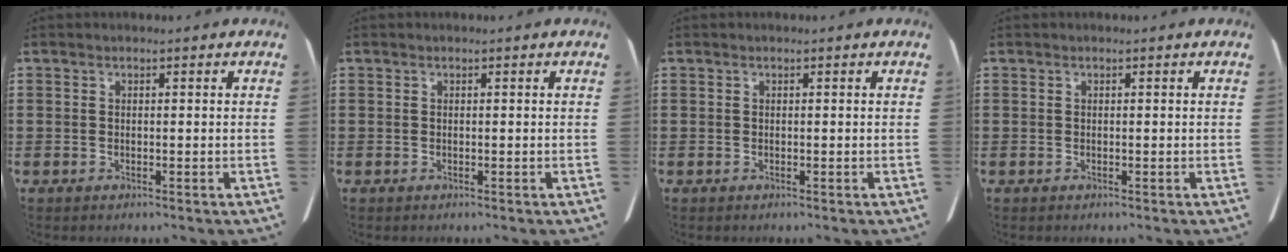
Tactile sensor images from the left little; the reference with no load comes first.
{"total": 0.0}
{"total": 0.0}
{"total": 0.0}